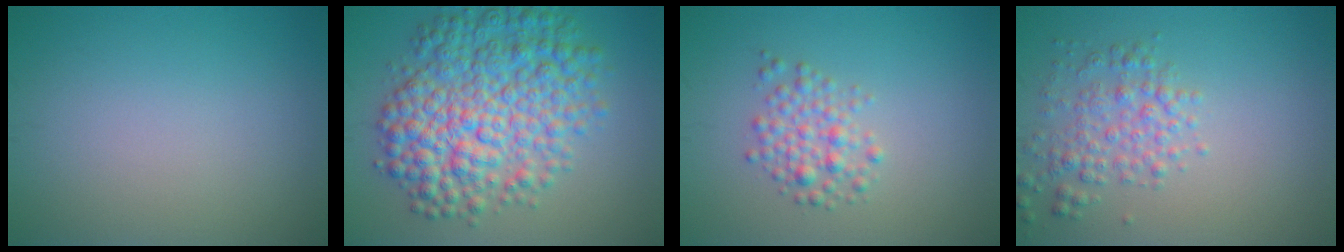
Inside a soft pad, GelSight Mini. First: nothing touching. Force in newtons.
{"total": 9.6, "press": 9.6, "slide": 0.1}
{"total": 2.6, "press": 2.6, "slide": 0.1}
{"total": 3.0, "press": 3.0, "slide": 0.1}